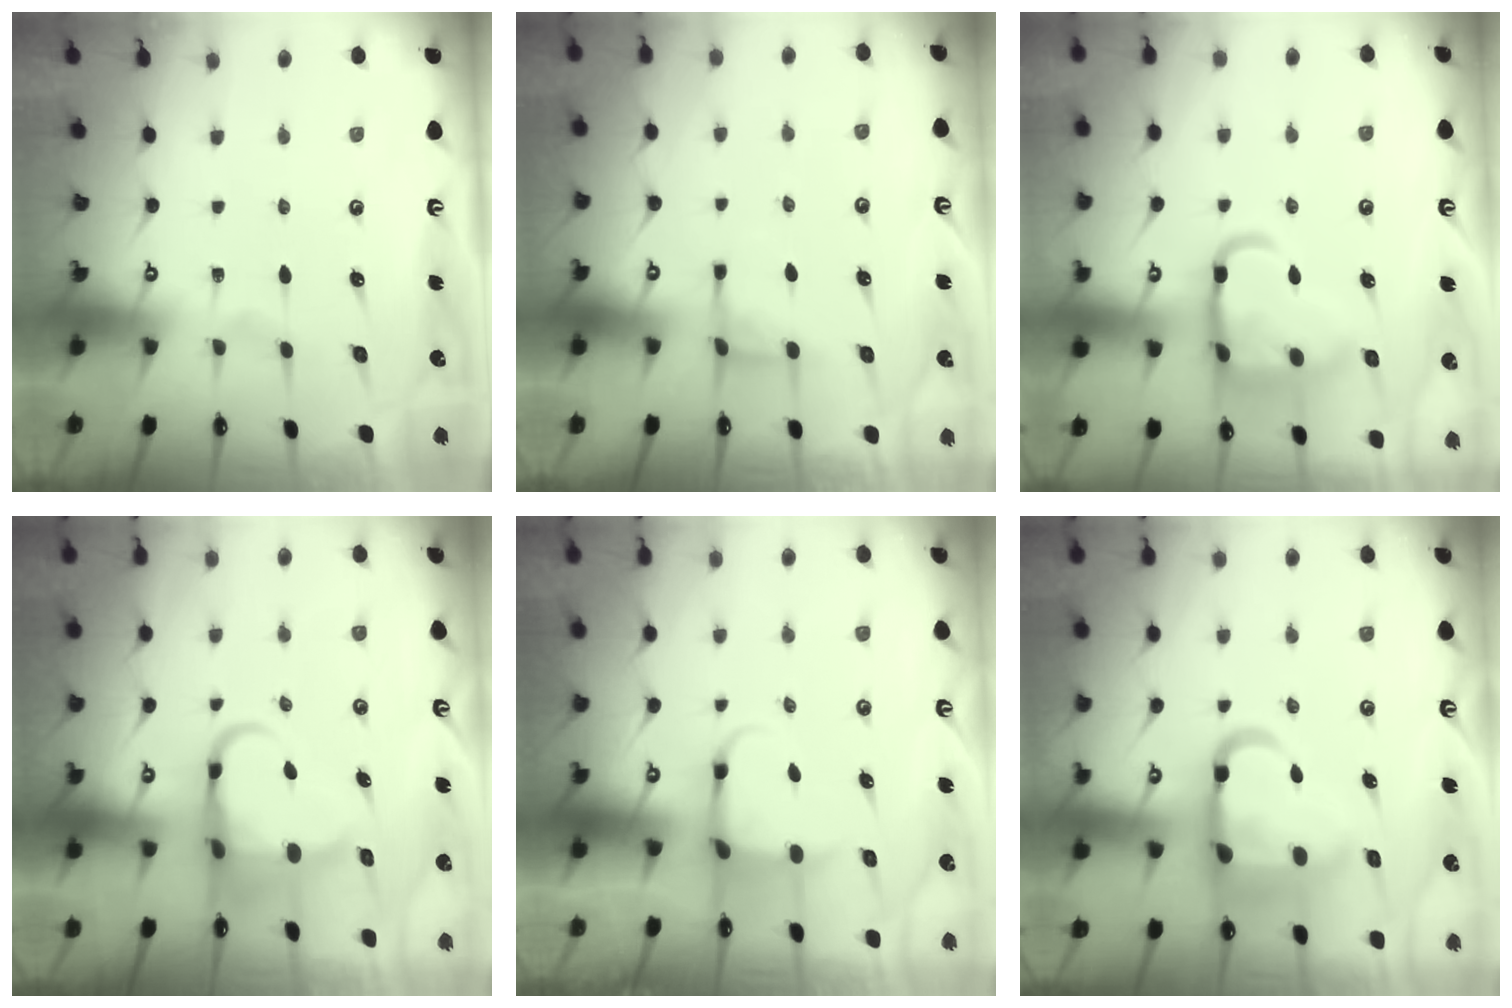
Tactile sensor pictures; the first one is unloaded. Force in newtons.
{"total": 4.3, "press": 4.2, "slide": 0.7}
{"total": 16.3, "press": 16.2, "slide": 1.7}
{"total": 7.6, "press": 7.5, "slide": 1.3}
{"total": 3.8, "press": 3.7, "slide": 0.9}
{"total": 15.0, "press": 14.9, "slide": 1.6}